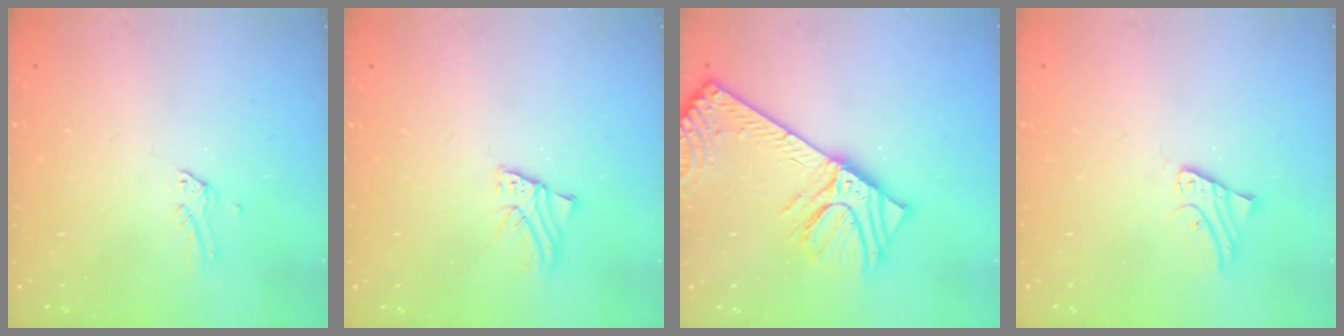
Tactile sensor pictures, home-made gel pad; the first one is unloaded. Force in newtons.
{"total": 2.0, "press": 2.0, "slide": 0.2}
{"total": 15.1, "press": 14.7, "slide": 3.2}
{"total": 2.4, "press": 2.4, "slide": 0.1}